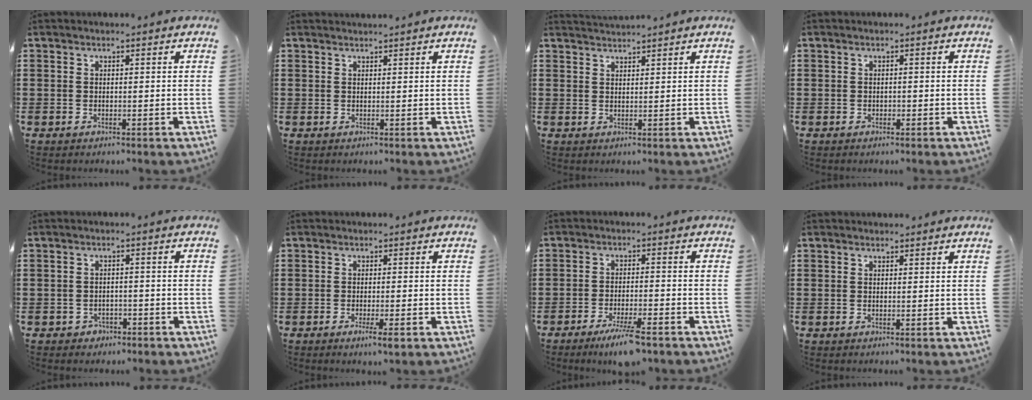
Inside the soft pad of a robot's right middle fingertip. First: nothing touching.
{"total": 0.9, "force": [0.9, -0.1, 0.0], "torque": [-0.001, -0.004, 0.018]}
{"total": 1.8, "force": [1.8, -0.1, -0.1], "torque": [-0.003, 0.003, 0.034]}
{"total": 0.6, "force": [-0.2, 0.5, 0.0], "torque": [0.000, 0.004, -0.005]}
{"total": 1.6, "force": [-1.3, 0.8, 0.1], "torque": [-0.008, 0.001, -0.031]}
{"total": 2.5, "force": [-1.4, 0.2, 2.0], "torque": [-0.039, -0.008, -0.027]}
{"total": 6.0, "force": [-4.3, 0.6, 4.2], "torque": [-0.076, -0.010, -0.074]}
{"total": 0.6, "force": [0.6, 0.2, -0.1], "torque": [0.007, -0.004, 0.010]}